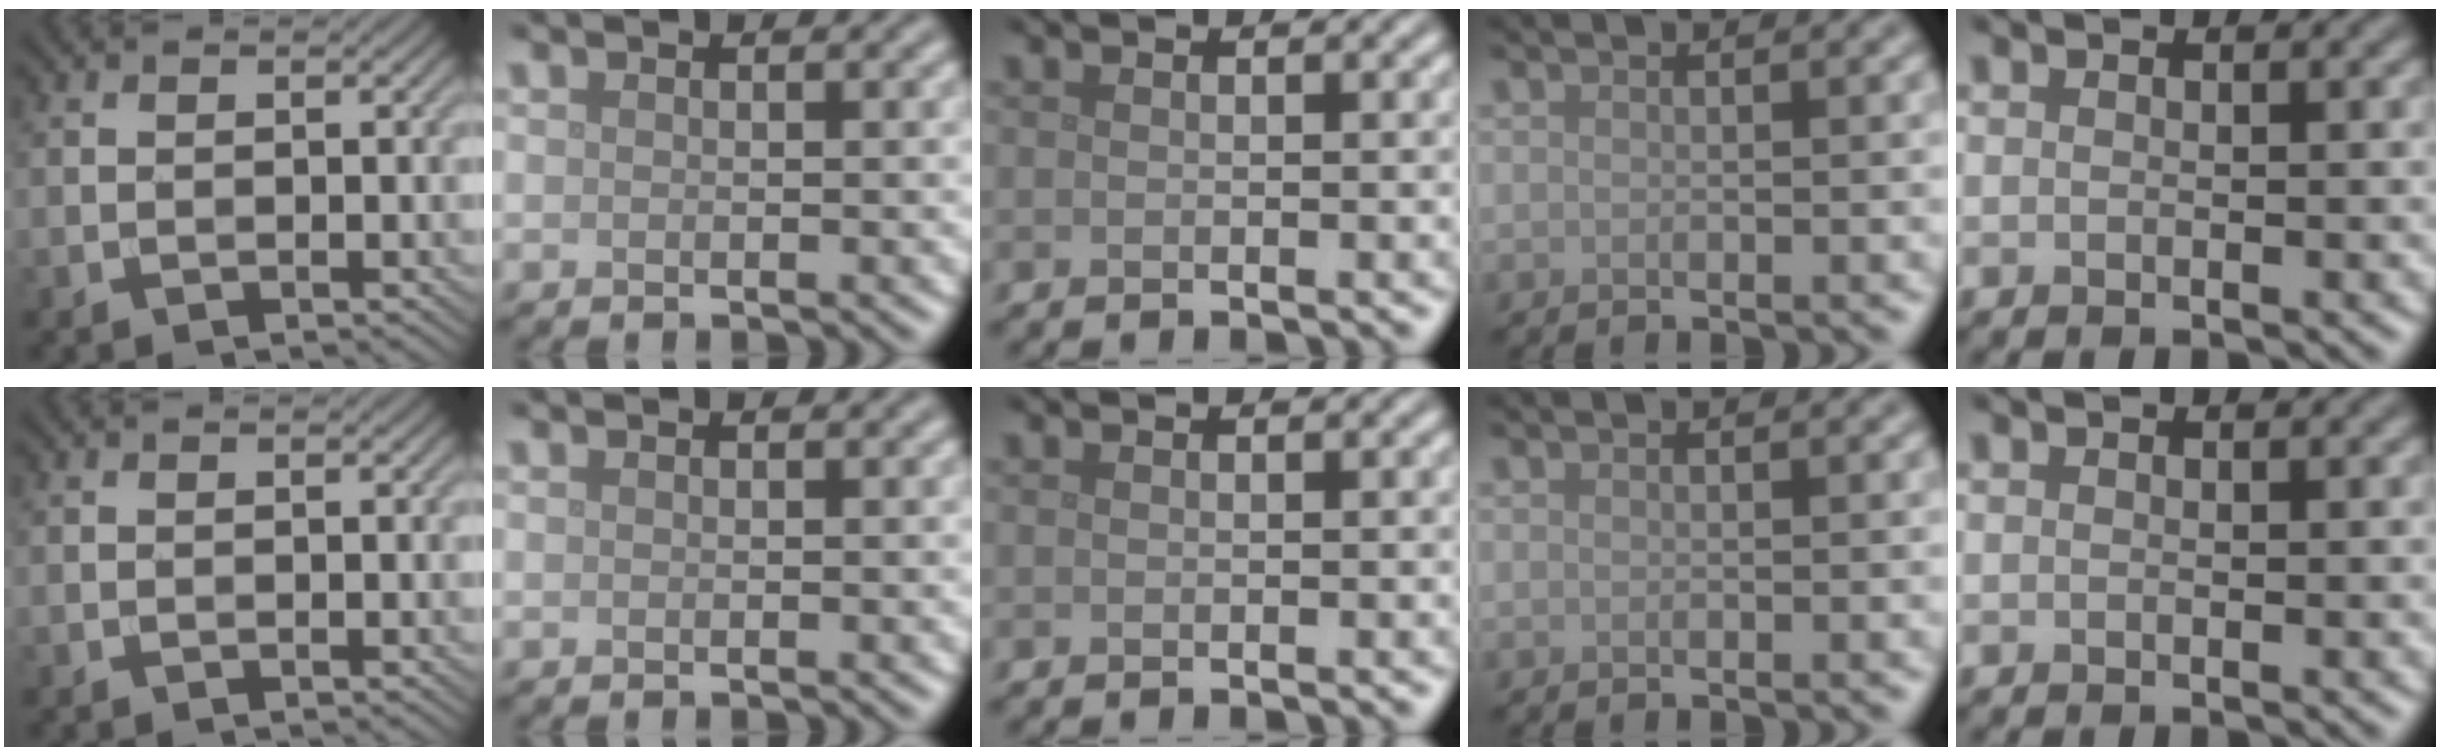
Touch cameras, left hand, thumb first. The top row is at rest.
{}